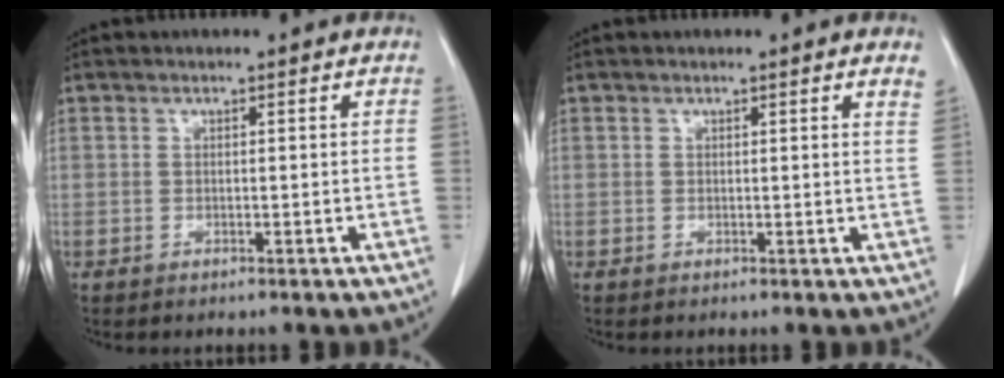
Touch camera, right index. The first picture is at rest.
{"total": 1.8, "force": [1.4, -0.1, 1.2], "torque": [-0.015, -0.003, 0.008]}